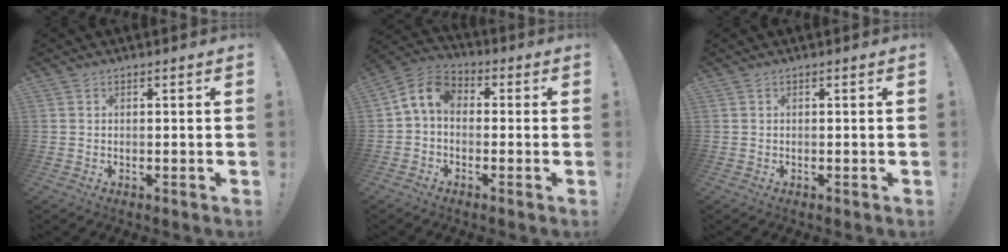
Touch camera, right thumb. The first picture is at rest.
{"total": 8.4, "force": [0.3, 5.7, 6.2], "torque": [-0.122, 0.016, 0.010]}
{"total": 0.0}